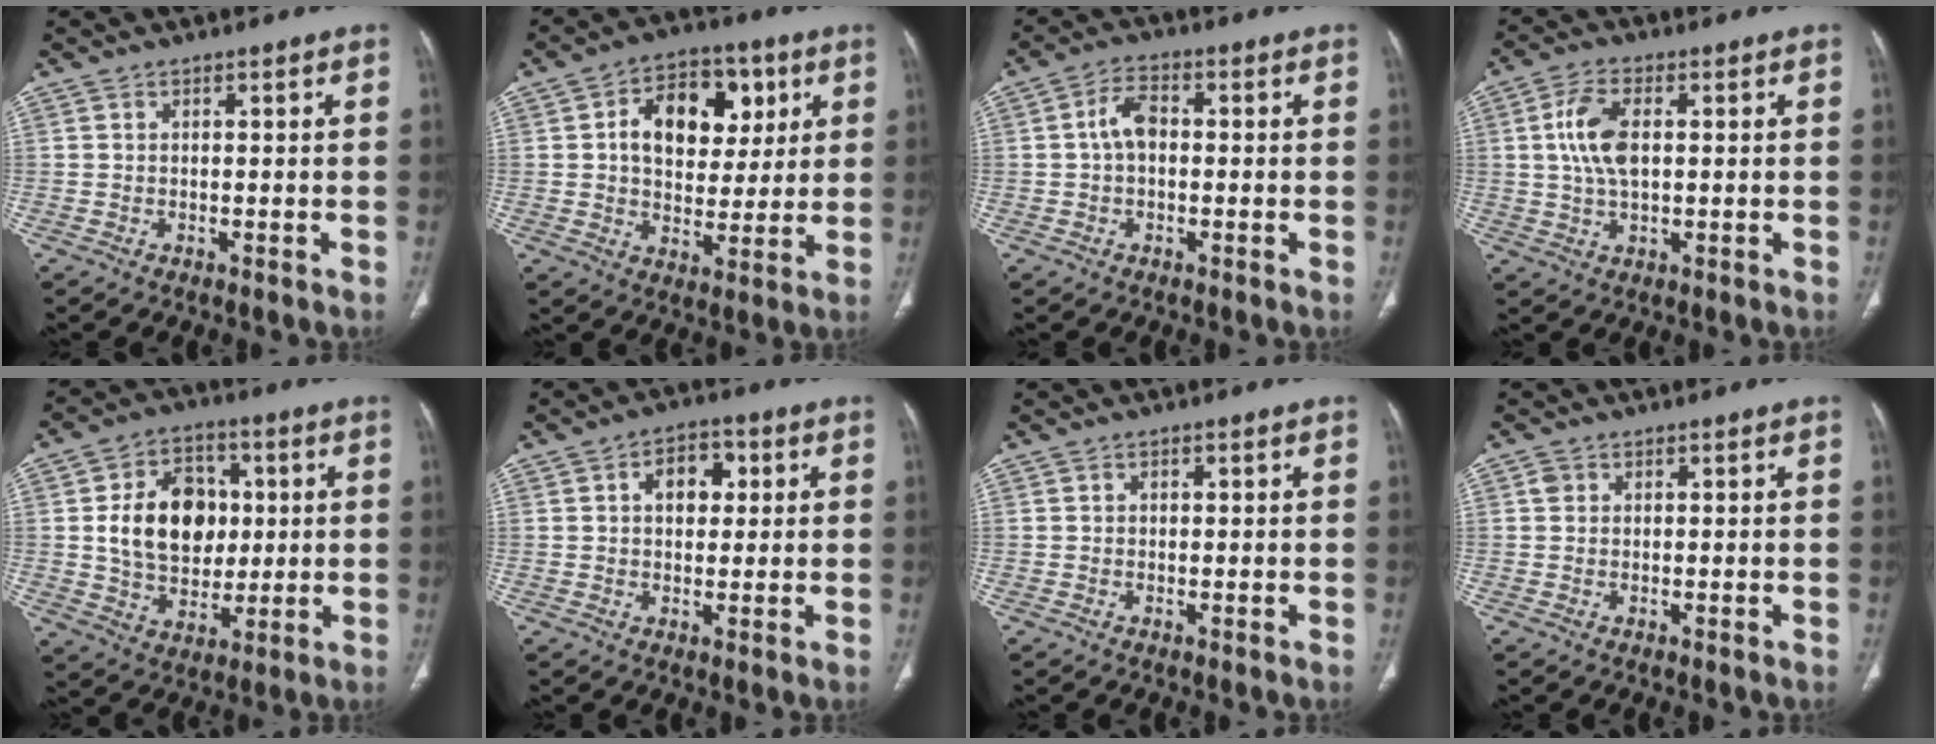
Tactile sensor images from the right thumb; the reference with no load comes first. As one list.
[{"total": 15.0, "force": [4.1, 10.2, 10.2], "torque": [-0.111, 0.004, 0.064]}, {"total": 5.0, "force": [0.0, 3.1, 3.9], "torque": [-0.067, 0.014, -0.008]}, {"total": 8.0, "force": [1.2, 4.2, 6.7], "torque": [-0.140, 0.005, 0.023]}, {"total": 15.6, "force": [1.9, 11.8, 10.0], "torque": [-0.121, 0.002, 0.038]}, {"total": 6.7, "force": [1.7, 4.5, 4.7], "torque": [-0.046, 0.007, 0.020]}, {"total": 0.6, "force": [0.1, 0.5, 0.3], "torque": [0.000, 0.001, 0.000]}, {"total": 1.3, "force": [0.4, 1.1, 0.5], "torque": [-0.003, 0.004, 0.006]}]